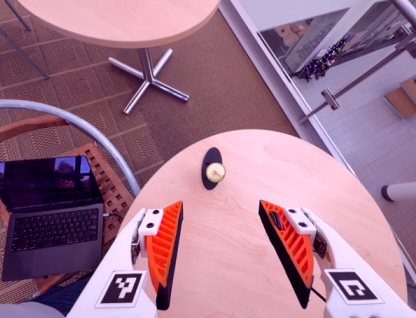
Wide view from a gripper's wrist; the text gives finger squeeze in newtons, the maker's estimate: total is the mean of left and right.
{"total": 0.0}